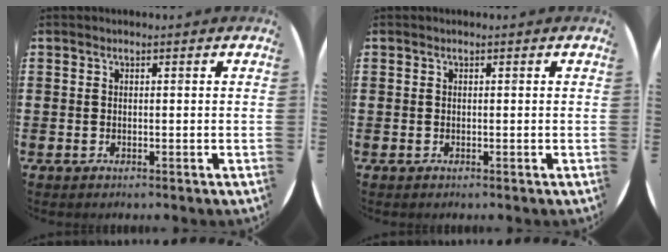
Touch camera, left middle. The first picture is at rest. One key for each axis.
{"total": 0.0}